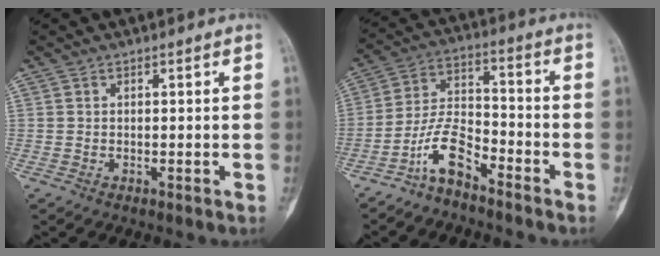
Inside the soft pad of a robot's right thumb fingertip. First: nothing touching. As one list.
[{"total": 8.6, "force": [-6.1, 3.3, 5.1], "torque": [-0.097, 0.068, -0.125]}]